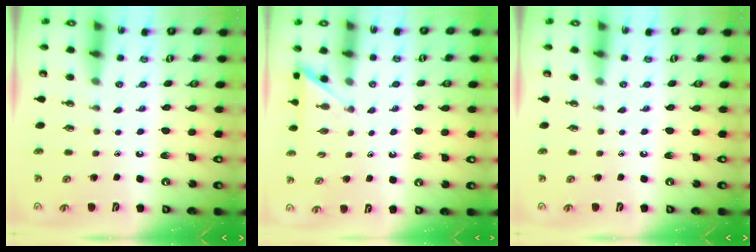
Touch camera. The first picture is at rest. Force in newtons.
{"total": 2.5, "press": 2.5, "slide": 0.2}
{"total": 0.0}